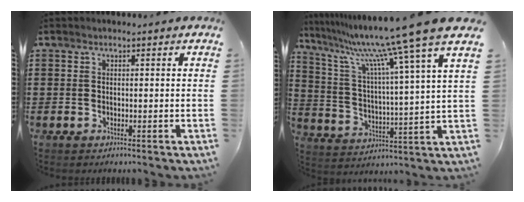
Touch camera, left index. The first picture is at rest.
{"total": 13.2, "force": [10.7, -0.9, 7.7], "torque": [-0.183, -0.068, 0.166]}